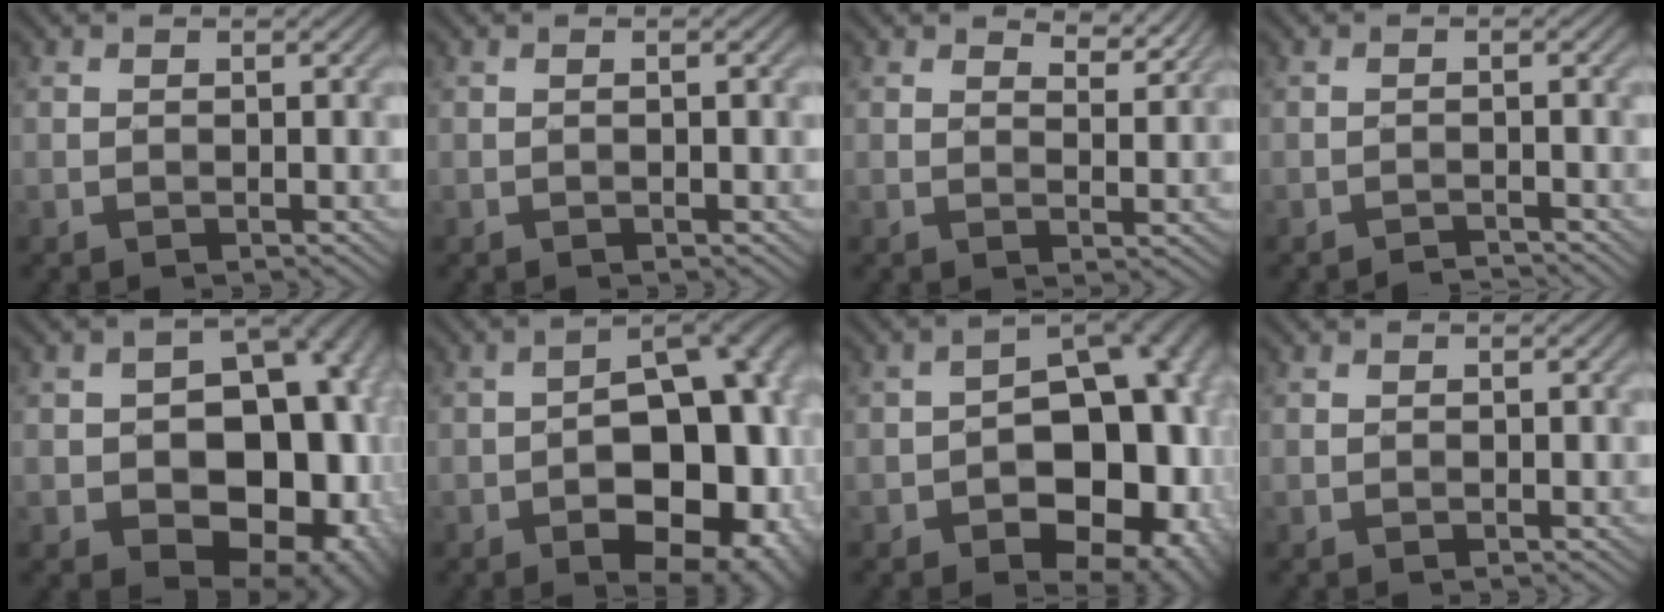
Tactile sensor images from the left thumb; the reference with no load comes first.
{"total": 0.6, "force": [-0.2, -0.2, 0.6], "torque": [-0.011, 0.003, -0.003]}
{"total": 4.0, "force": [3.3, 1.4, 1.8], "torque": [-0.034, -0.005, 0.054]}
{"total": 1.1, "force": [-1.0, -0.3, -0.1], "torque": [0.001, 0.006, -0.023]}
{"total": 18.4, "force": [-3.0, 12.9, 12.8], "torque": [-0.131, -0.013, -0.036]}
{"total": 18.5, "force": [-5.9, 10.3, 14.1], "torque": [-0.139, 0.009, -0.066]}
{"total": 18.0, "force": [-4.2, 11.1, 13.5], "torque": [-0.136, -0.009, -0.040]}
{"total": 0.0}